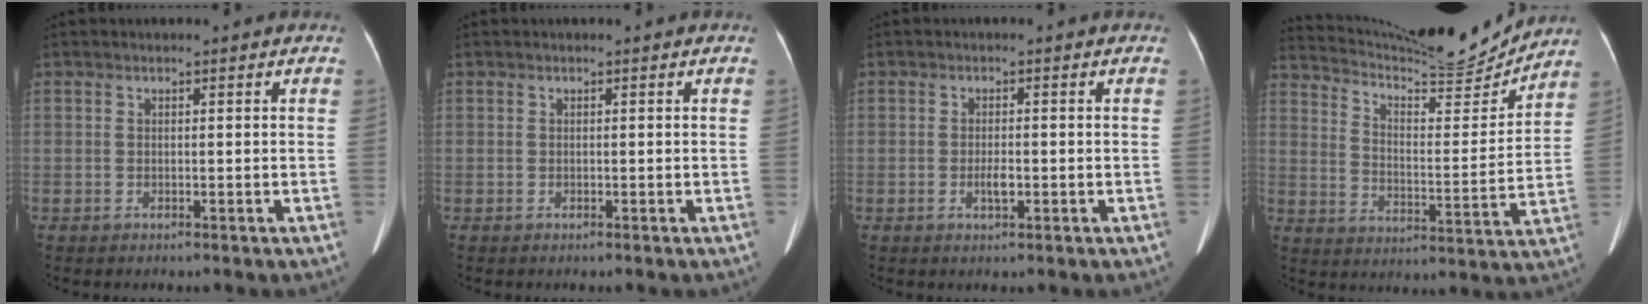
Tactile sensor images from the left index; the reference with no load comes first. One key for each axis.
{"total": 0.0}
{"total": 1.9, "fx": -0.7, "fy": 0.5, "fz": 1.7, "tx": -0.034, "ty": -0.002, "tz": -0.012}
{"total": 17.7, "fx": 17.0, "fy": 0.8, "fz": 5.0, "tx": -0.099, "ty": -0.034, "tz": 0.253}